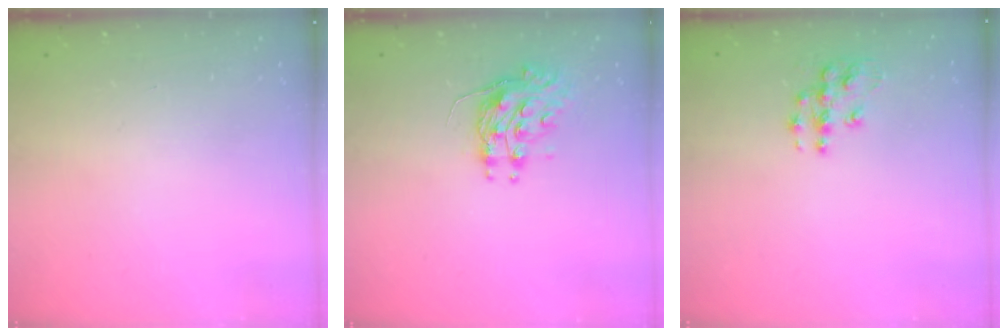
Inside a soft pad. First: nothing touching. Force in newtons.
{"total": 9.2, "press": 9.2, "slide": 0.5}
{"total": 9.2, "press": 9.2, "slide": 0.5}